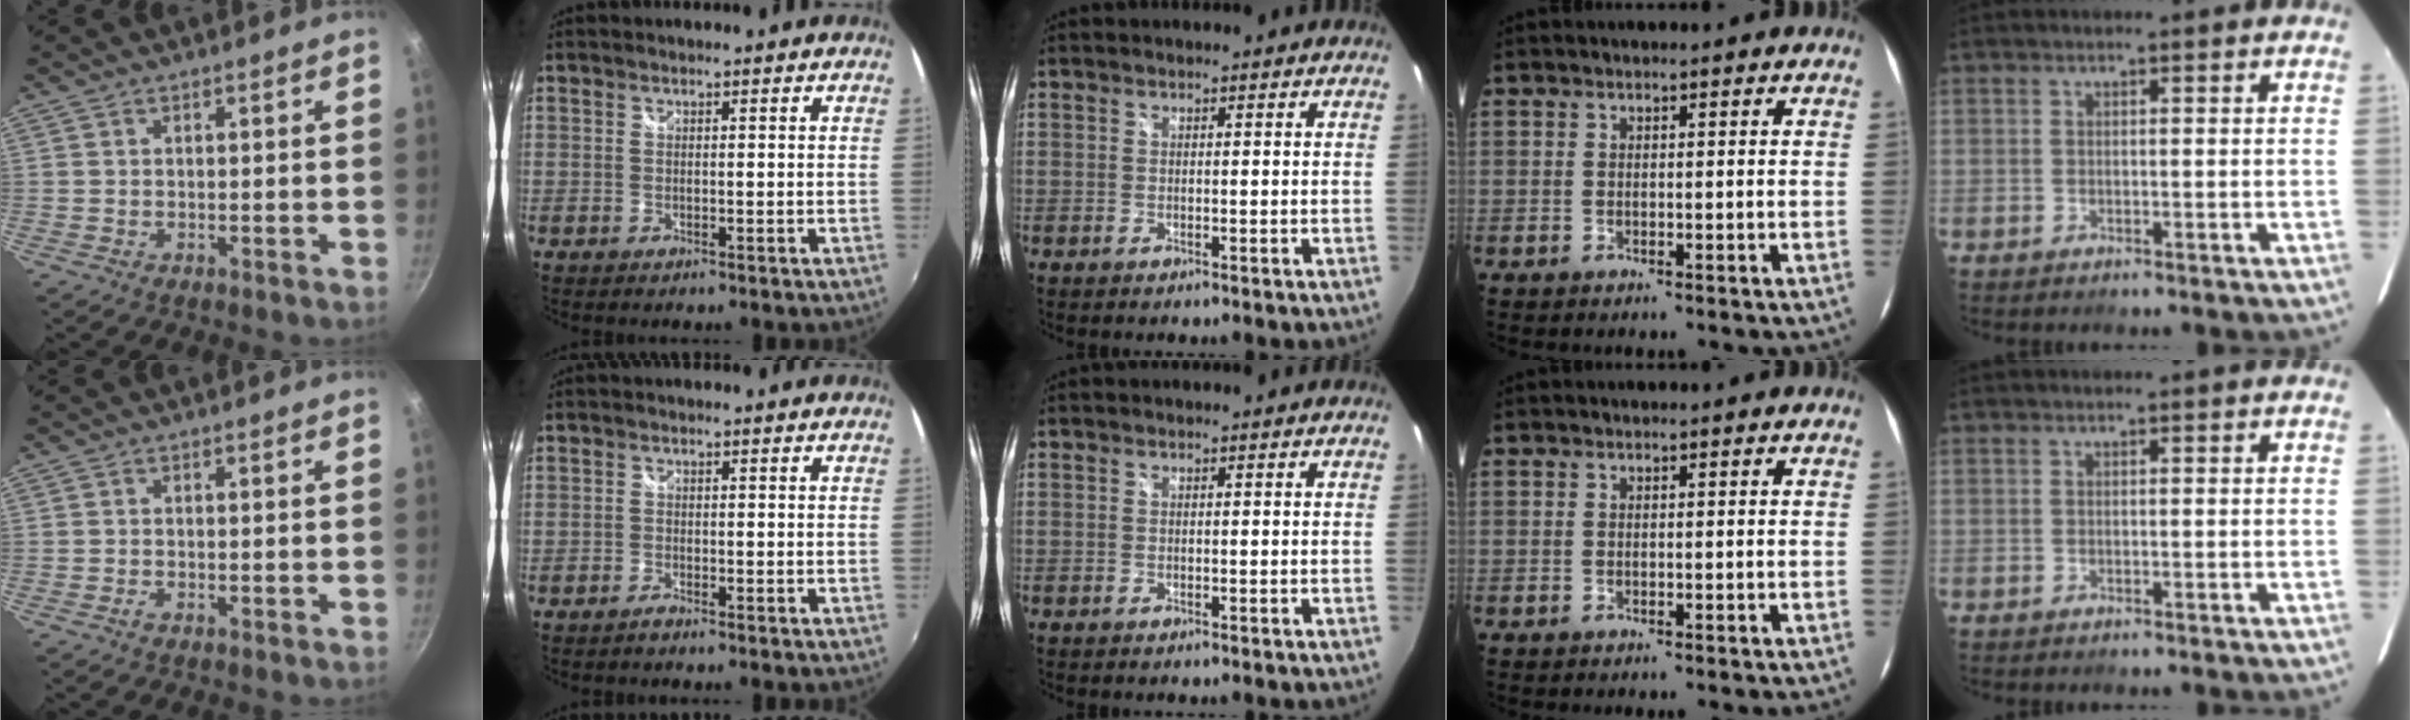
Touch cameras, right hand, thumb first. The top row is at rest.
{"thumb": {"total": 0.8, "force": [-0.5, 0.3, 0.4], "torque": [-0.012, 0.002, -0.014]}, "index": {"total": 0.9, "force": [-0.9, 0.1, 0.3], "torque": [-0.006, -0.003, -0.020]}}